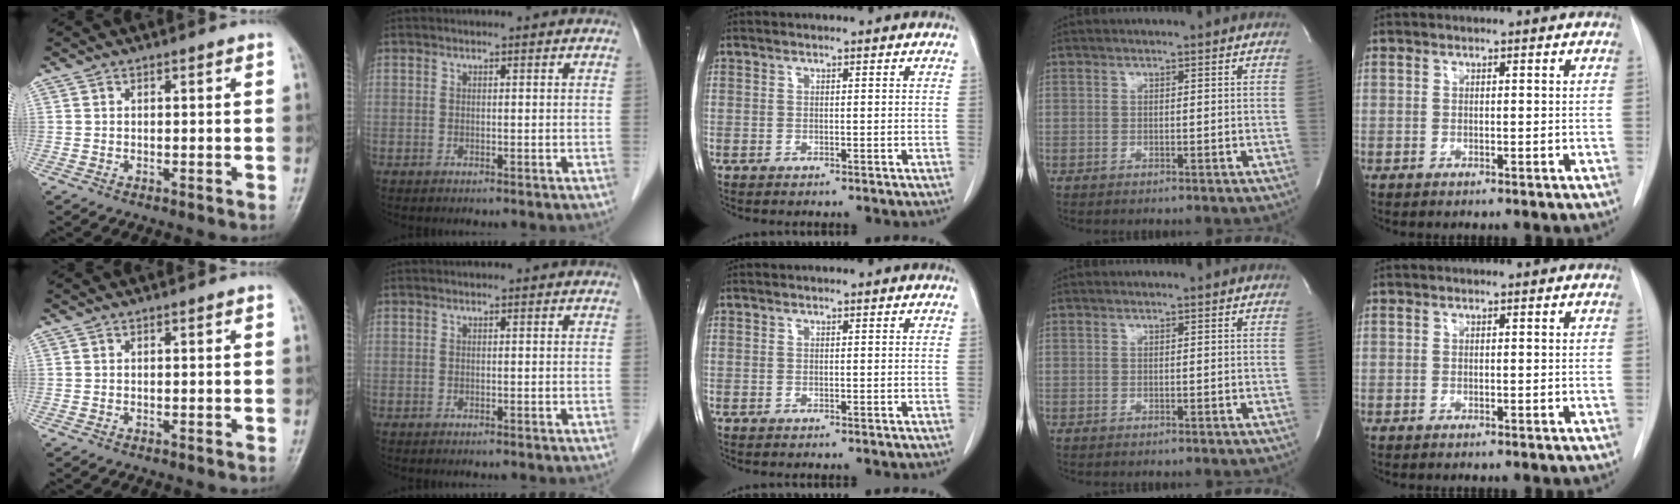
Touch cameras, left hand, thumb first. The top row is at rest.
{}